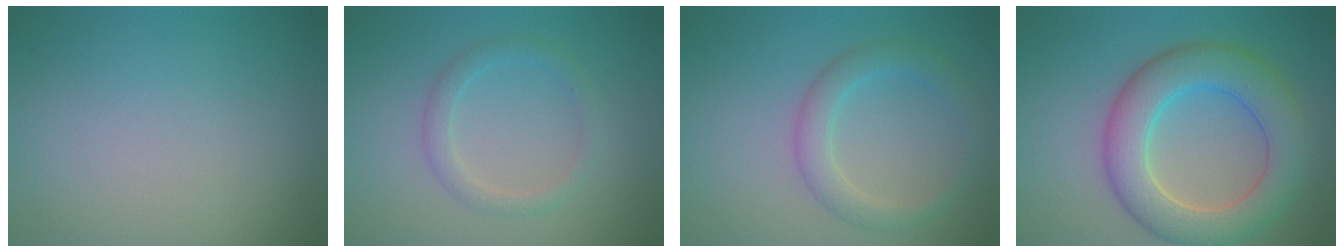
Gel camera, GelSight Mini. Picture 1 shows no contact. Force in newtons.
{"total": 1.9, "press": 1.9, "slide": 0.1}
{"total": 2.8, "press": 2.8, "slide": 0.1}
{"total": 7.4, "press": 7.3, "slide": 0.5}